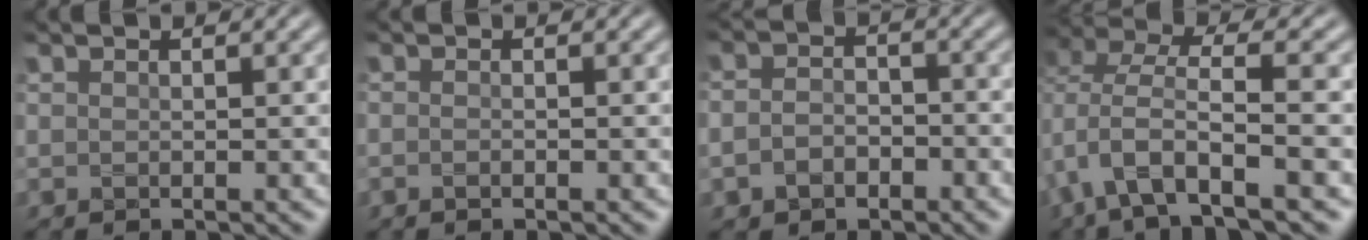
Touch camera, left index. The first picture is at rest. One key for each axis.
{"total": 0.7, "fx": -0.3, "fy": 0.3, "fz": 0.6, "tx": -0.008, "ty": -0.002, "tz": -0.007}
{"total": 2.8, "fx": -1.2, "fy": 2.0, "fz": 1.6, "tx": -0.033, "ty": 0.001, "tz": -0.028}
{"total": 7.2, "fx": -2.1, "fy": 3.1, "fz": 6.2, "tx": -0.119, "ty": 0.008, "tz": -0.043}